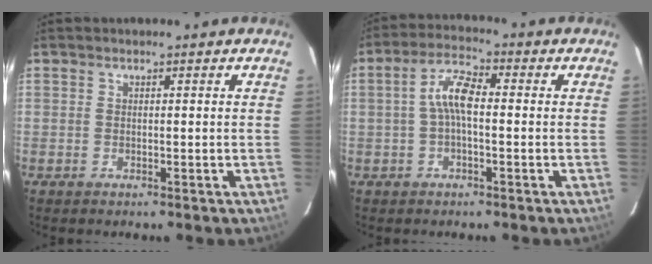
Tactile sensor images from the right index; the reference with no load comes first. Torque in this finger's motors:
{"motor_torque": [0.63, -0.05, 0.40, 0.15]}